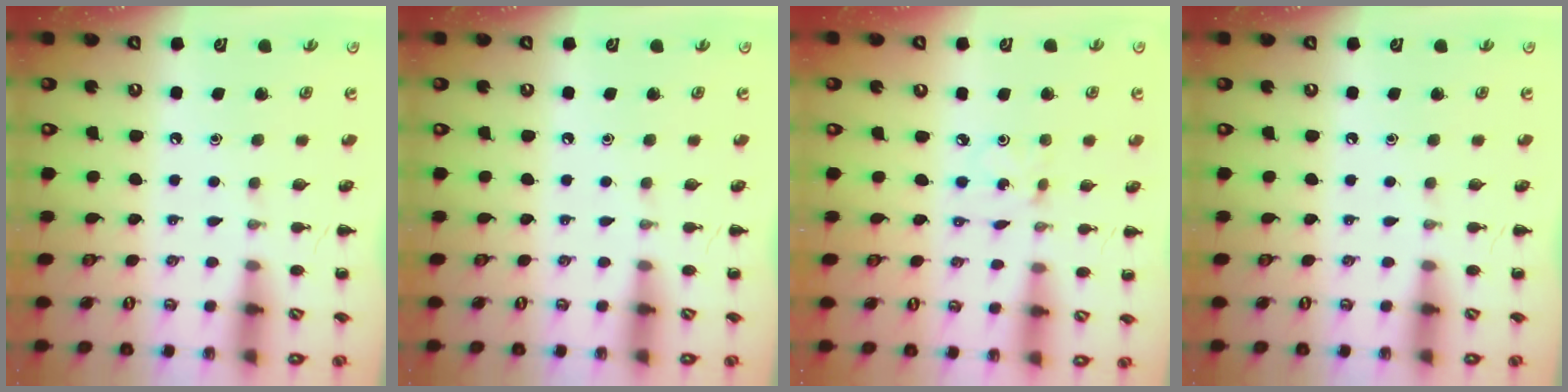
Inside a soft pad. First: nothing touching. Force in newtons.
{"total": 0.0}
{"total": 1.0, "press": 0.9, "slide": 0.3}
{"total": 0.0}